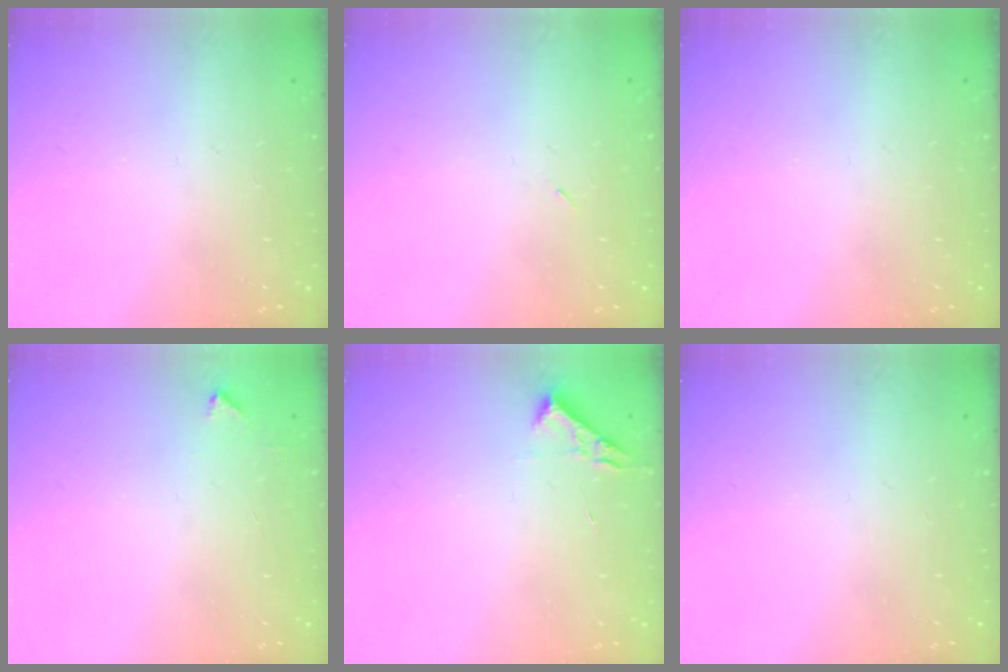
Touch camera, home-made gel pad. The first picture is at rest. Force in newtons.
{"total": 2.2, "press": 1.9, "slide": 1.2}
{"total": 0.0}
{"total": 2.1, "press": 2.1, "slide": 0.3}
{"total": 3.1, "press": 3.0, "slide": 0.4}
{"total": 0.0}